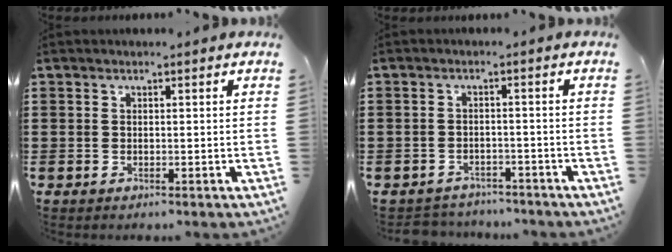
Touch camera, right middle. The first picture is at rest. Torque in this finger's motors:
{"motor_torque": [-0.23, 0.23, -0.07, -0.01]}